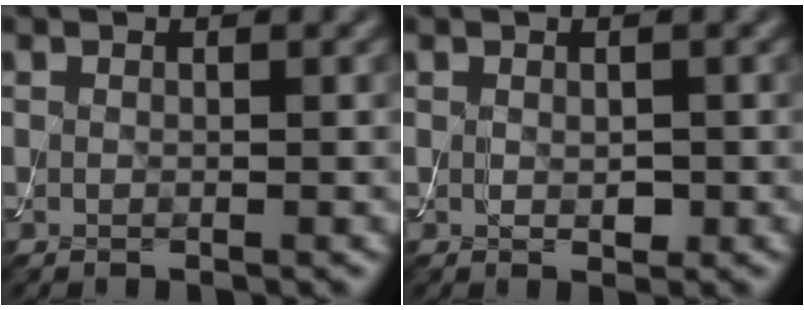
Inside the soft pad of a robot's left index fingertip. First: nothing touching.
{"total": 1.3, "force": [-0.1, 0.8, 1.0], "torque": [-0.018, -0.004, 0.002]}